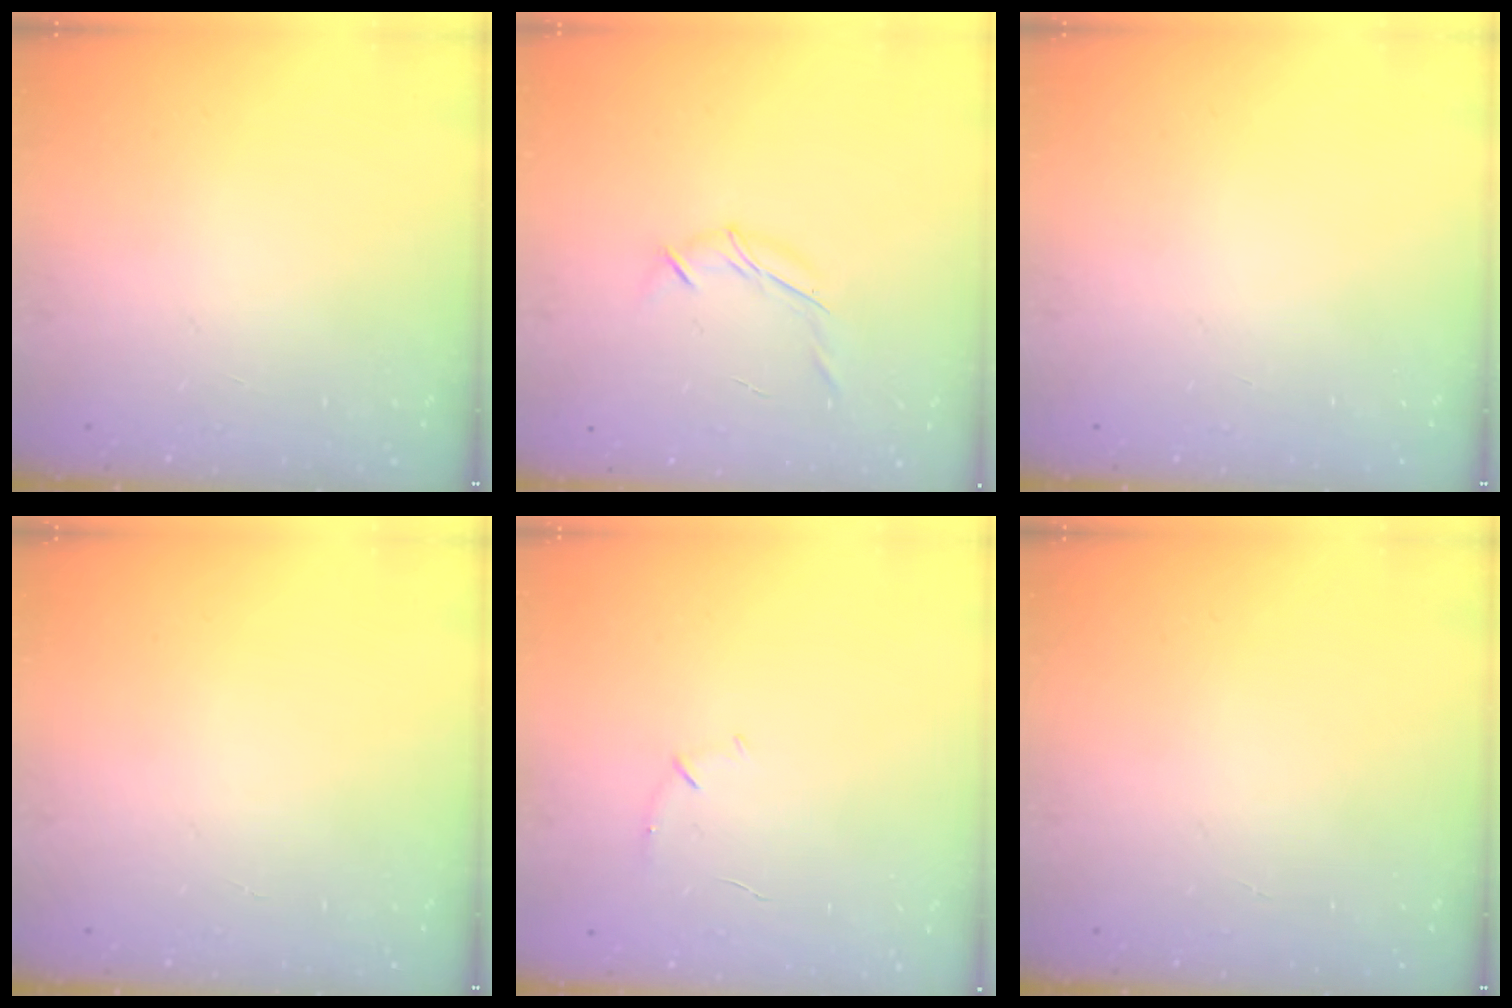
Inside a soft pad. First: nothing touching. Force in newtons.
{"total": 6.4, "press": 6.3, "slide": 0.9}
{"total": 0.0}
{"total": 0.0}
{"total": 4.3, "press": 4.2, "slide": 1.1}
{"total": 0.0}